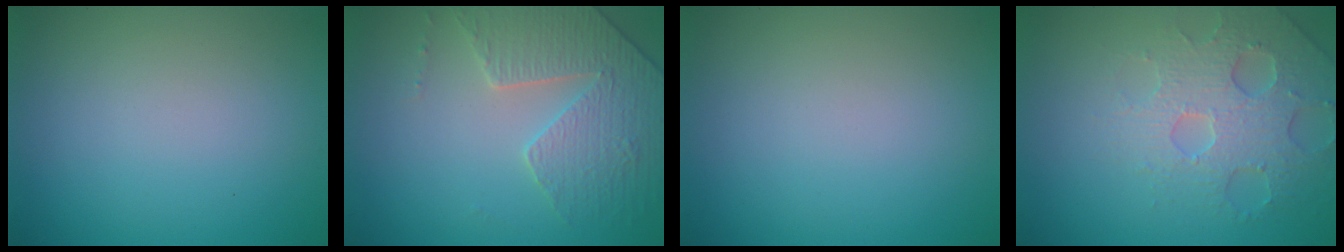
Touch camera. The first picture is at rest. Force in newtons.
{"total": 3.4, "press": 3.3, "slide": 1.0}
{"total": 0.0}
{"total": 4.1, "press": 4.0, "slide": 0.9}